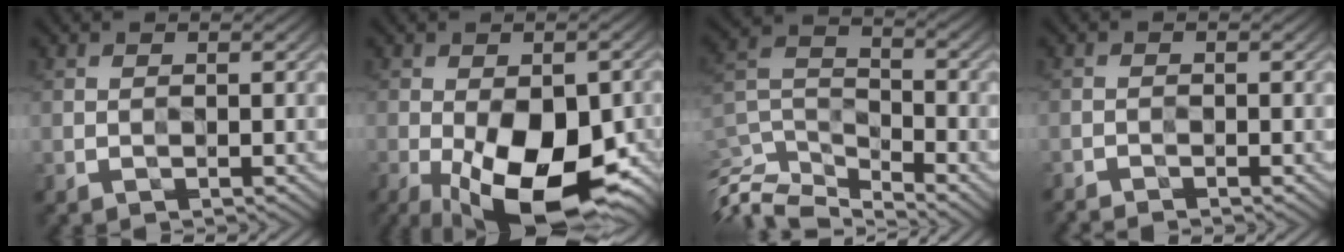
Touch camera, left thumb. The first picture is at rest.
{"total": 15.9, "force": [-5.7, 7.0, 13.1], "torque": [-0.206, -0.024, -0.076]}
{"total": 10.1, "force": [-8.5, 2.9, 4.6], "torque": [-0.118, -0.017, -0.156]}
{"total": 2.1, "force": [-2.0, -0.5, 0.1], "torque": [-0.013, 0.002, -0.040]}